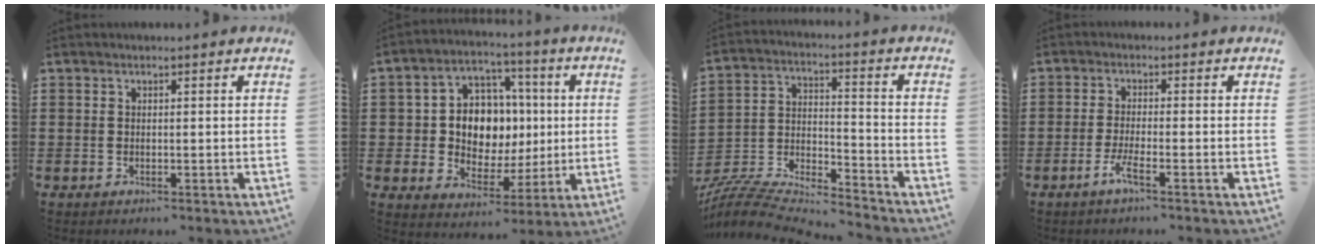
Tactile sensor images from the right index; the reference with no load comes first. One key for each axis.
{"total": 8.9, "fx": 0.6, "fy": 7.6, "fz": 4.5, "tx": -0.102, "ty": 0.015, "tz": 0.015}
{"total": 6.6, "fx": -6.3, "fy": 1.1, "fz": 1.7, "tx": -0.045, "ty": -0.006, "tz": -0.132}
{"total": 3.7, "fx": -2.0, "fy": 0.5, "fz": 3.1, "tx": -0.072, "ty": -0.008, "tz": -0.041}